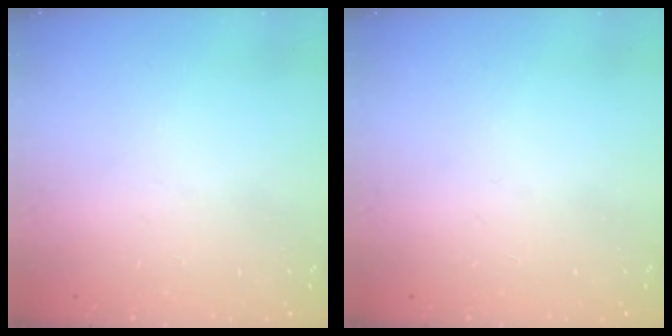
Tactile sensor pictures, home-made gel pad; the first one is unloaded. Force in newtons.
{"total": 0.0}